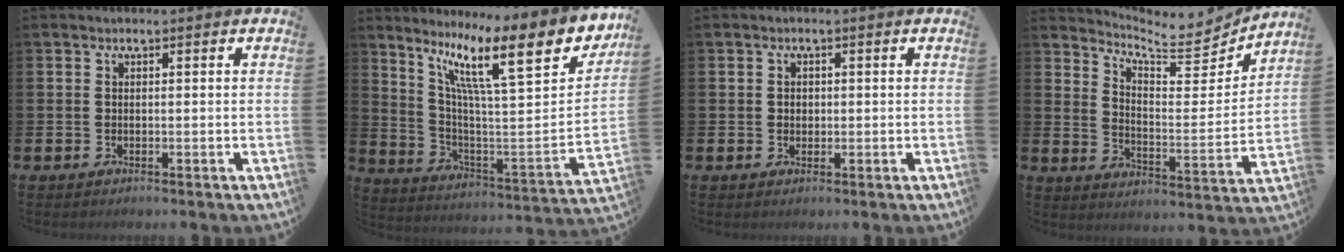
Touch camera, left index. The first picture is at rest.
{"total": 14.8, "force": [9.4, 3.3, 10.9], "torque": [-0.196, -0.075, 0.143]}
{"total": 1.2, "force": [0.3, 1.0, 0.6], "torque": [0.001, 0.003, 0.001]}
{"total": 7.0, "force": [6.7, 1.4, 1.5], "torque": [-0.037, -0.067, 0.109]}